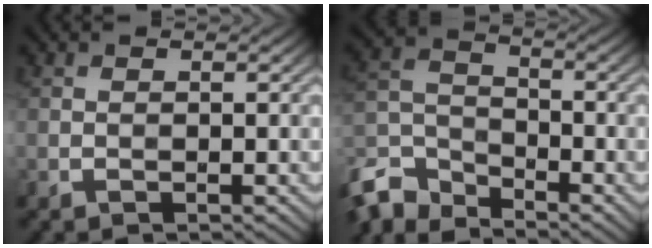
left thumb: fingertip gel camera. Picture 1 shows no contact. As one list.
[{"total": 7.9, "force": [-6.5, 3.3, 3.1], "torque": [-0.074, -0.010, -0.148]}]